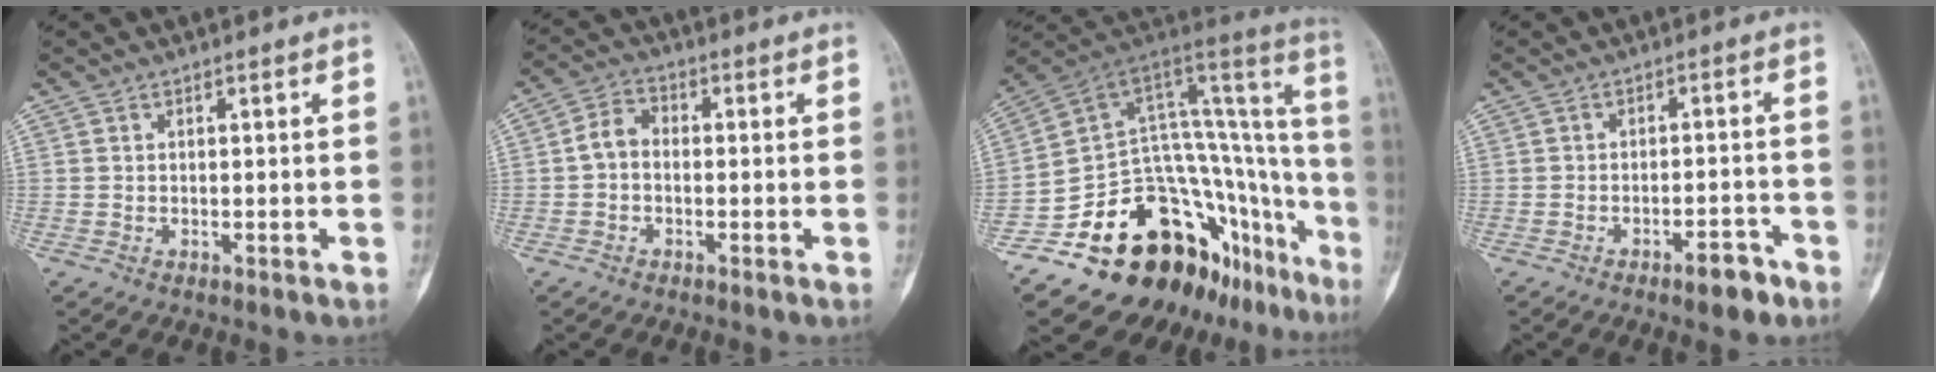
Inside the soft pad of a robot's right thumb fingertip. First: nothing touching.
{"total": 4.7, "force": [-0.6, 3.5, 3.0], "torque": [-0.047, 0.017, -0.023]}
{"total": 27.9, "force": [-17.1, 15.0, 16.2], "torque": [-0.105, 0.145, -0.231]}
{"total": 4.7, "force": [-3.1, 1.7, 3.2], "torque": [-0.038, 0.022, -0.042]}